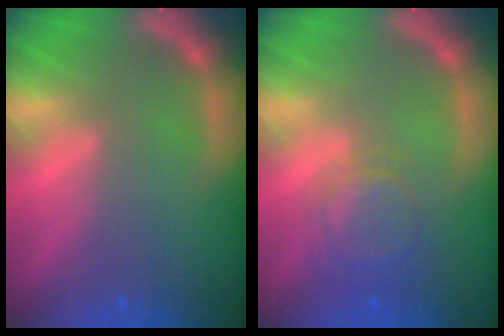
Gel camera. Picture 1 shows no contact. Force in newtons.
{"total": 4.5}